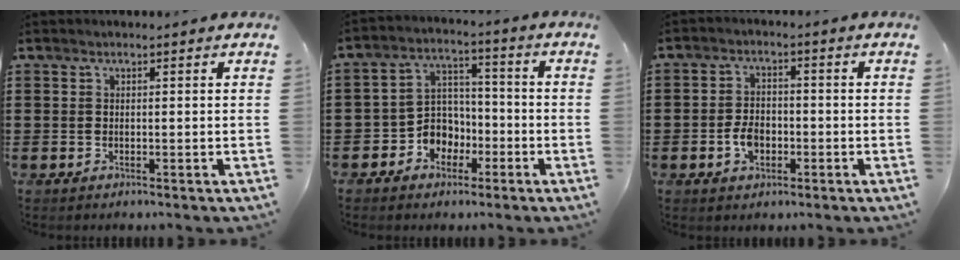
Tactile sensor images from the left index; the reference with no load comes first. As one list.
[{"total": 6.1, "force": [-2.8, 5.2, 1.5], "torque": [-0.046, 0.014, -0.056]}, {"total": 4.2, "force": [-1.5, 2.8, 2.8], "torque": [-0.067, -0.001, -0.031]}]